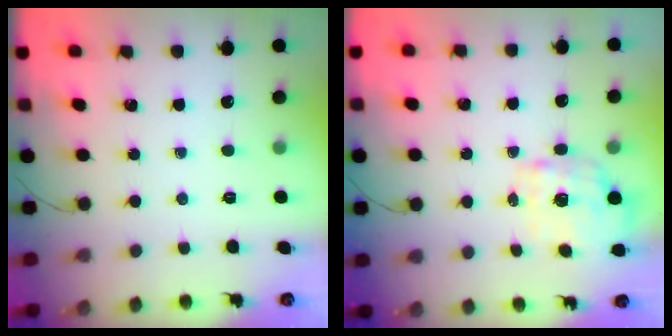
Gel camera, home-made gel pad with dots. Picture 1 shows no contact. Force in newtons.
{"total": 2.0, "press": 1.8, "slide": 1.0}